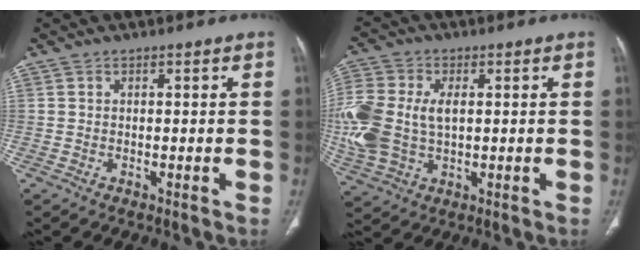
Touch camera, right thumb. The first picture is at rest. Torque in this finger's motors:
{"motor_torque": [0.16, 0.22, 1.33, 0.29, 0.16]}